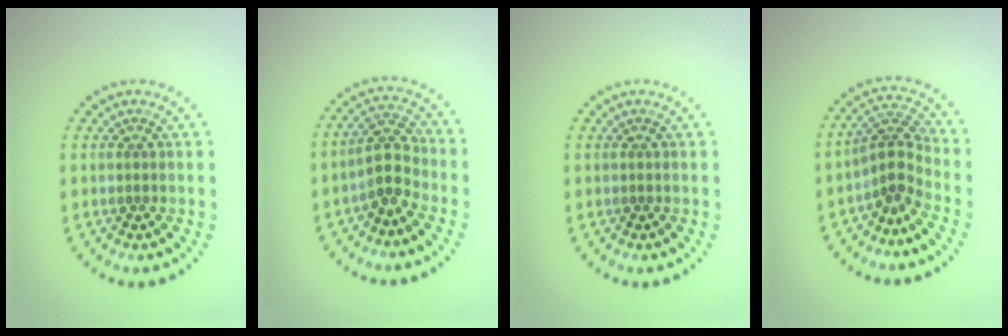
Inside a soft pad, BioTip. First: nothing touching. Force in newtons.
{"total": 3.0, "press": 2.6, "slide": 1.4}
{"total": 0.0}
{"total": 3.0, "press": 2.0, "slide": 2.2}